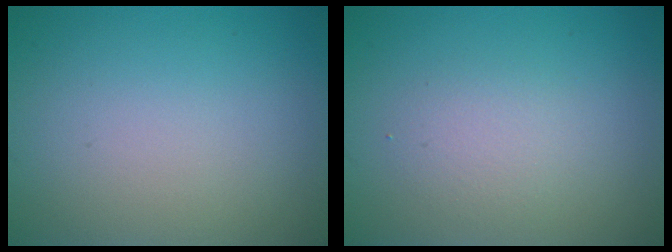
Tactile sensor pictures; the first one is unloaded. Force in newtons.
{"total": 2.0, "press": 2.0, "slide": 0.2}